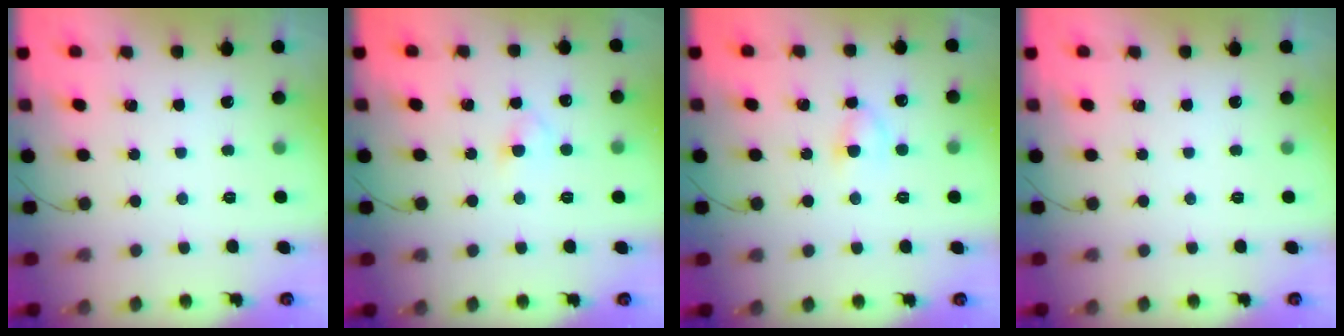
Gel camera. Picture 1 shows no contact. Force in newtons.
{"total": 2.5, "press": 2.2, "slide": 1.1}
{"total": 4.0, "press": 3.8, "slide": 1.2}
{"total": 0.0}